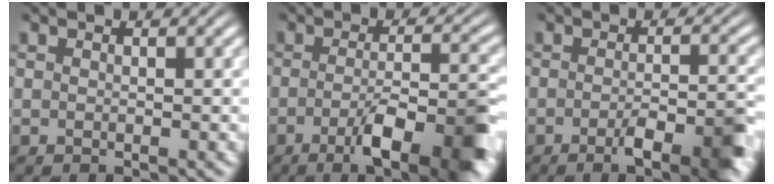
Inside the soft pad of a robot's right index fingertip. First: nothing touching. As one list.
[{"total": 9.6, "force": [-3.9, 2.2, 8.5], "torque": [-0.119, -0.014, -0.056]}, {"total": 5.3, "force": [-2.7, 1.0, 4.5], "torque": [-0.057, -0.005, -0.048]}]